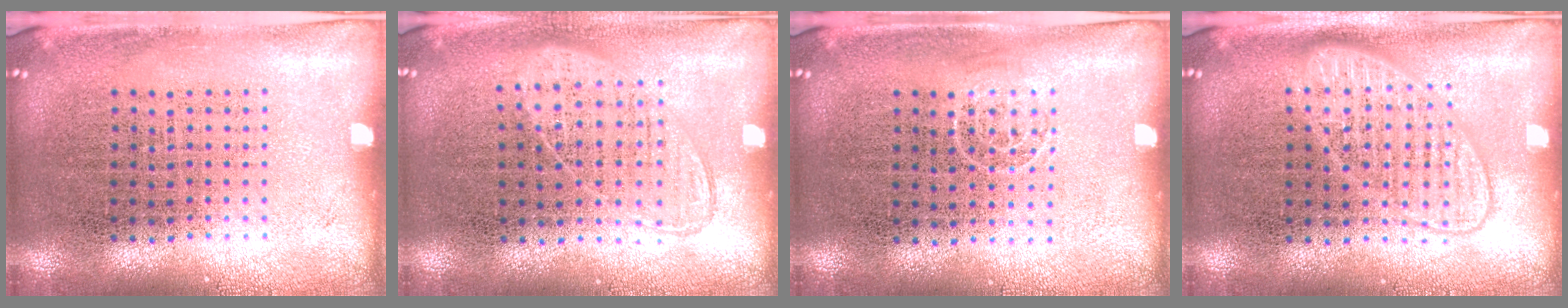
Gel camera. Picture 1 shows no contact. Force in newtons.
{"total": 1.0, "press": 0.8, "slide": 0.5}
{"total": 0.7, "press": 0.5, "slide": 0.5}
{"total": 3.0, "press": 3.0, "slide": 0.5}